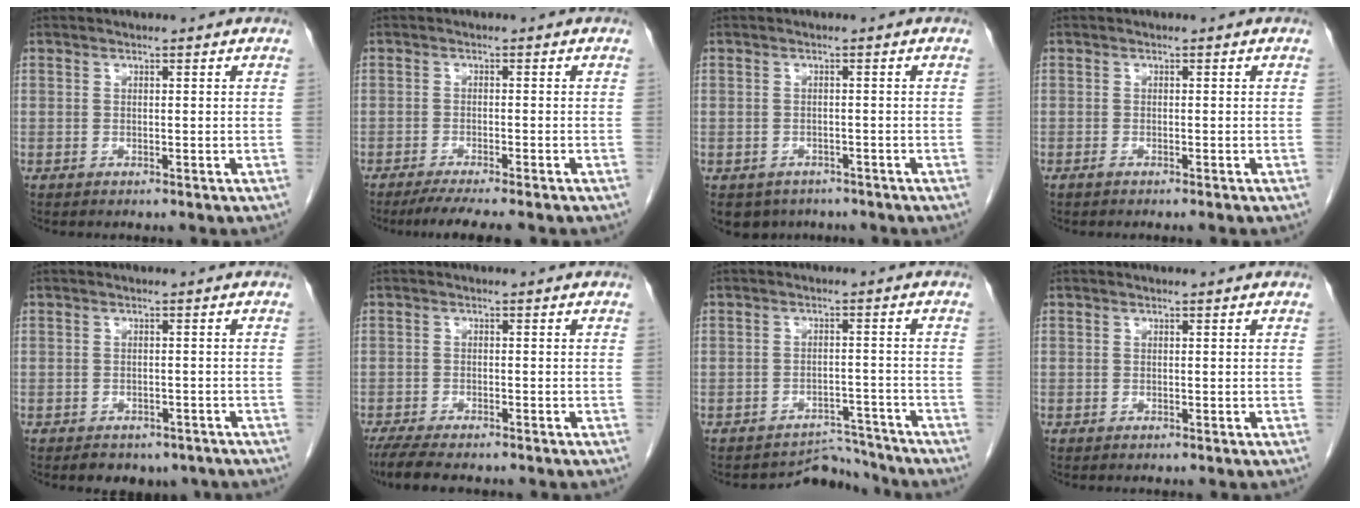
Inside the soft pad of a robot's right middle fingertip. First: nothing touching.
{"total": 6.3, "force": [-5.3, 0.1, 3.5], "torque": [-0.045, -0.013, -0.082]}
{"total": 9.3, "force": [-6.4, 6.2, 2.5], "torque": [-0.060, -0.006, -0.079]}
{"total": 0.8, "force": [-0.7, 0.0, 0.4], "torque": [-0.011, -0.001, -0.011]}
{"total": 5.8, "force": [-4.6, 3.2, 1.6], "torque": [-0.008, 0.008, -0.053]}
{"total": 7.5, "force": [-6.2, 1.7, 3.8], "torque": [-0.063, -0.015, -0.098]}
{"total": 4.5, "force": [-4.2, 0.7, -1.6], "torque": [0.034, 0.024, -0.059]}
{"total": 0.0}